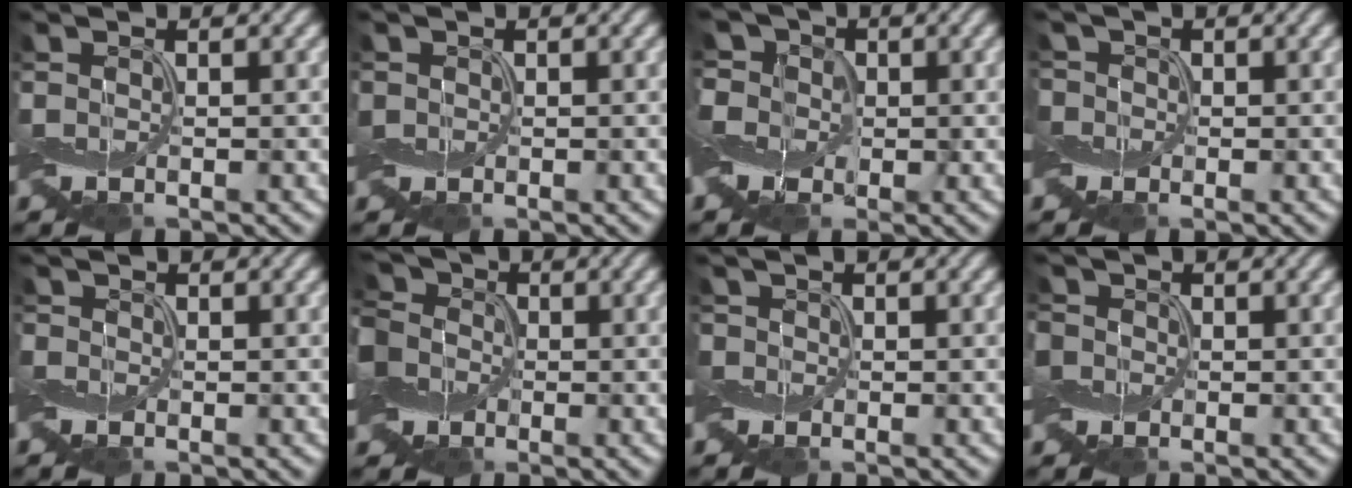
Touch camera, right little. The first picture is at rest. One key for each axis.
{"total": 0.6, "fx": 0.1, "fy": 0.6, "fz": -0.2, "tx": 0.001, "ty": 0.001, "tz": 0.002}
{"total": 9.2, "fx": 2.5, "fy": 6.9, "fz": 5.4, "tx": -0.100, "ty": 0.021, "tz": -0.004}
{"total": 1.6, "fx": -0.2, "fy": 1.6, "fz": 0.2, "tx": -0.010, "ty": 0.005, "tz": -0.010}
{"total": 0.7, "fx": -0.3, "fy": 0.6, "fz": 0.1, "tx": -0.001, "ty": 0.005, "tz": -0.009}
{"total": 11.1, "fx": -1.6, "fy": 9.6, "fz": 5.2, "tx": -0.124, "ty": 0.007, "tz": -0.080}
{"total": 0.9, "fx": -0.3, "fy": 0.8, "fz": -0.3, "tx": 0.006, "ty": 0.002, "tz": -0.008}
{"total": 2.5, "fx": 0.0, "fy": 2.4, "fz": 0.7, "tx": -0.030, "ty": 0.002, "tz": -0.006}